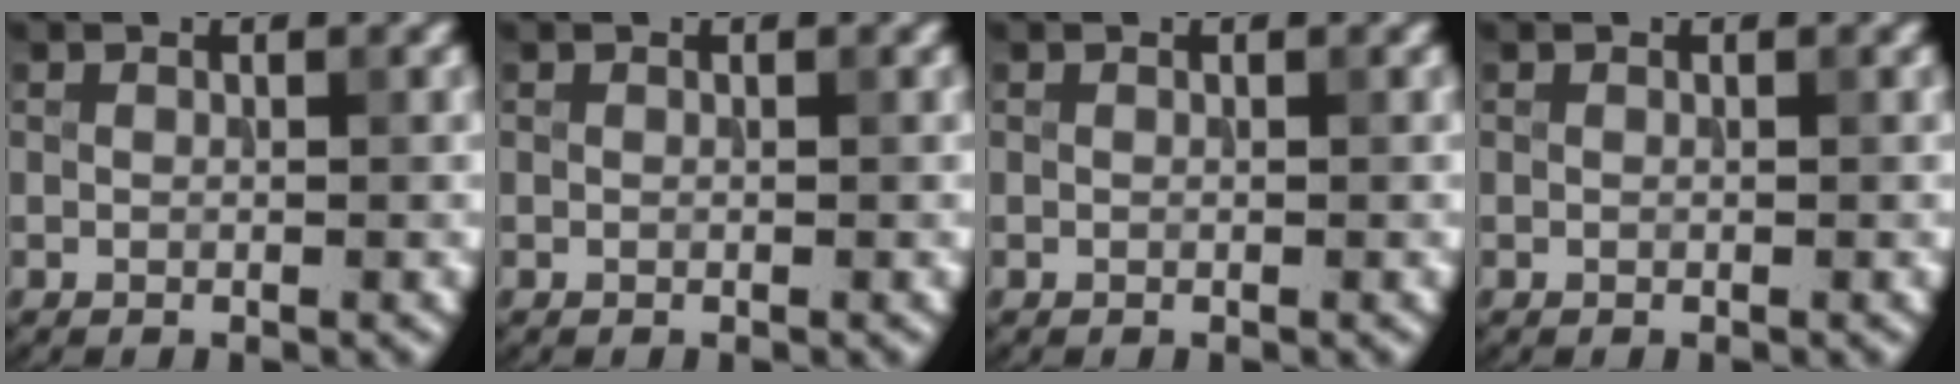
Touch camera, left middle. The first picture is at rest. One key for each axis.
{"total": 0.0}
{"total": 0.0}
{"total": 0.0}